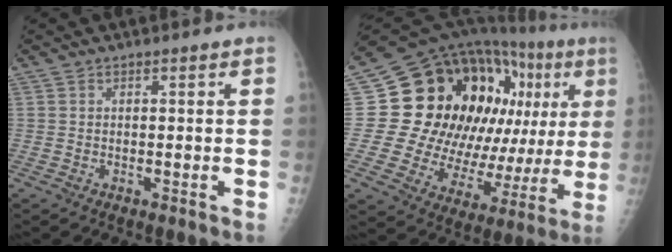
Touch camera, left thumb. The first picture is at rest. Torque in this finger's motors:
{"motor_torque": [1.63, 3.38, 0.34, -0.10, 0.17]}